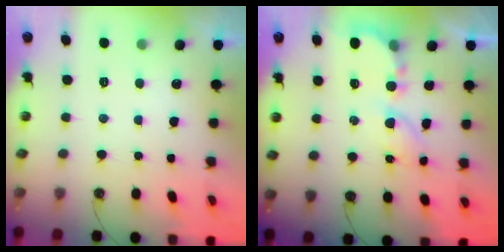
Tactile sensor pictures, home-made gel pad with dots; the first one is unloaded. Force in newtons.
{"total": 6.2, "press": 6.2, "slide": 0.6}